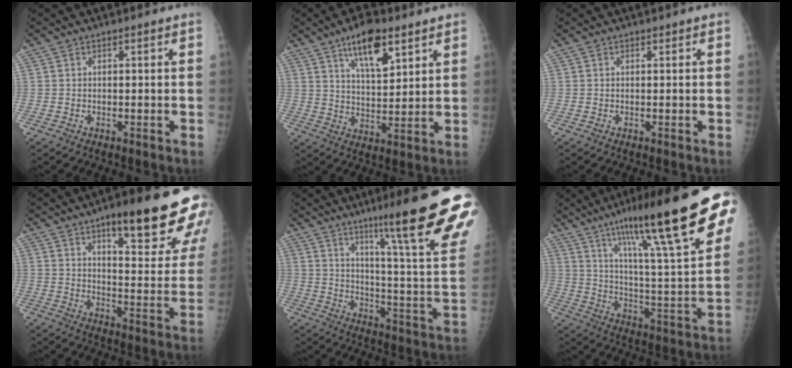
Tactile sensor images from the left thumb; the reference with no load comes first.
{"total": 11.0, "force": [6.4, 4.3, 7.8], "torque": [-0.110, -0.034, 0.110]}
{"total": 0.0}
{"total": 20.6, "force": [12.7, 5.1, 15.4], "torque": [-0.171, -0.061, 0.176]}
{"total": 24.8, "force": [16.1, 1.2, 18.8], "torque": [-0.237, -0.088, 0.229]}
{"total": 28.3, "force": [16.8, 4.1, 22.4], "torque": [-0.330, -0.045, 0.265]}